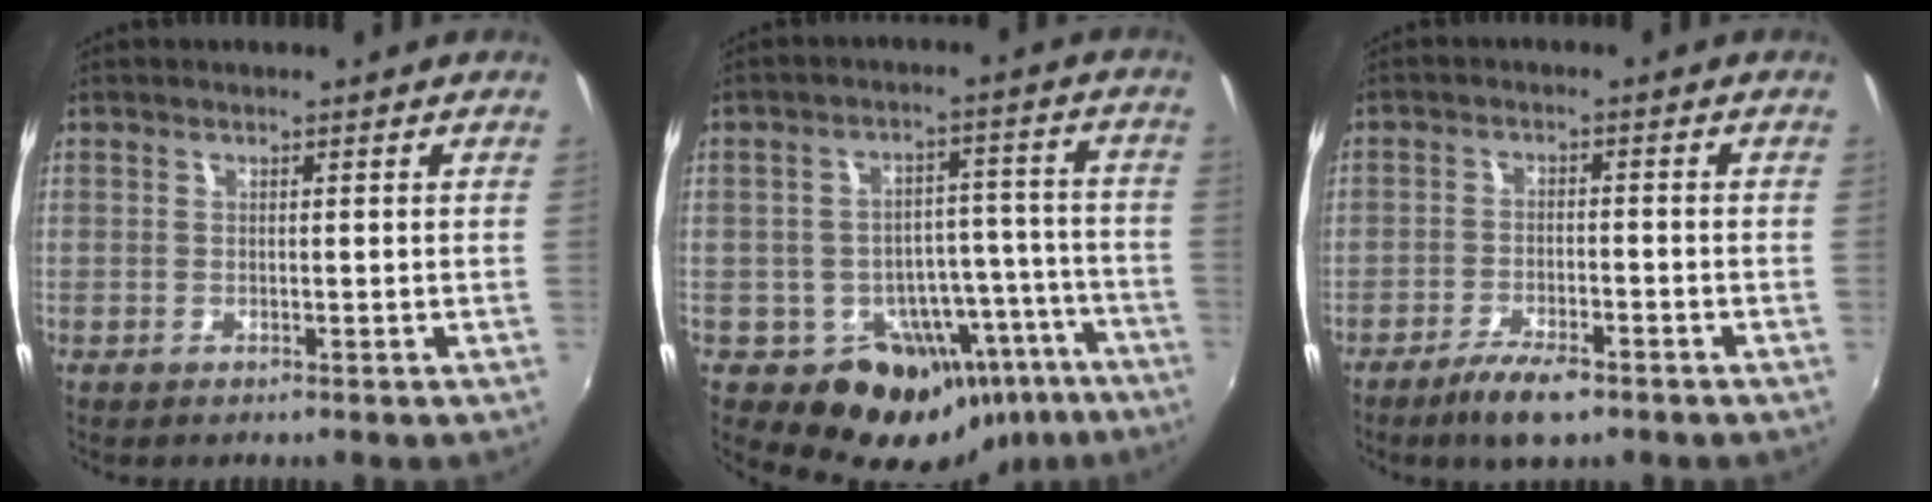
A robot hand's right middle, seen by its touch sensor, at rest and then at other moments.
{"total": 17.5, "force": [-10.7, 11.8, 7.2], "torque": [-0.115, 0.037, -0.116]}
{"total": 6.7, "force": [-4.8, 2.0, 4.3], "torque": [-0.101, -0.012, -0.085]}